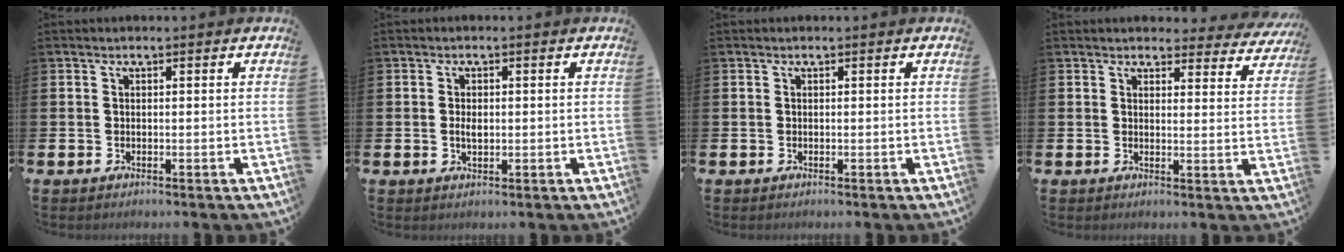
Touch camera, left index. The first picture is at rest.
{"total": 1.8, "force": [0.1, 1.0, 1.4], "torque": [-0.021, 0.003, -0.003]}
{"total": 0.0}
{"total": 3.2, "force": [3.1, 1.0, 0.1], "torque": [0.005, -0.022, 0.051]}